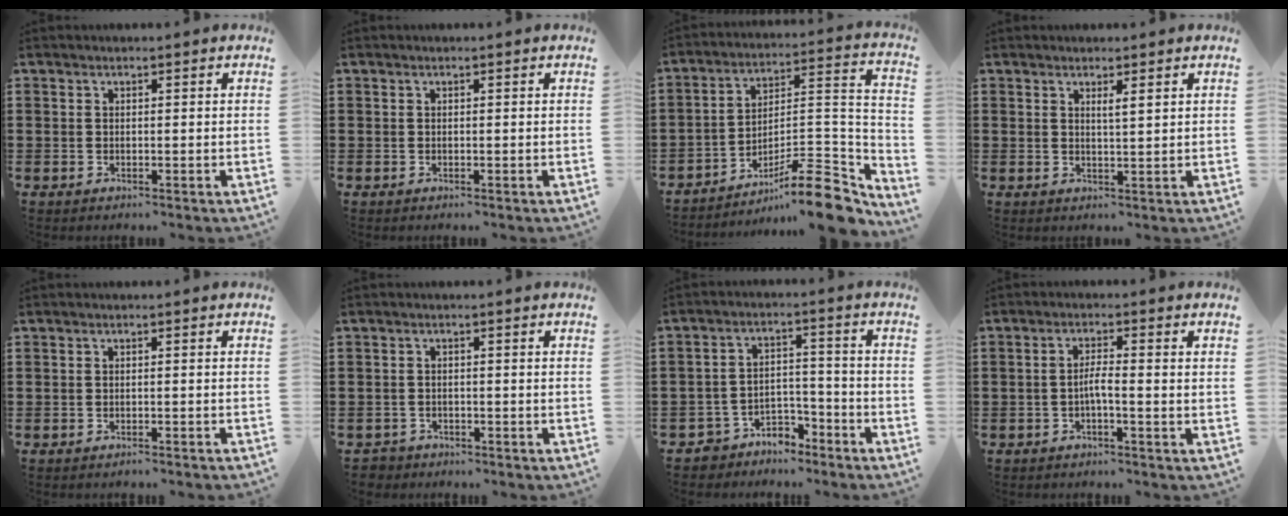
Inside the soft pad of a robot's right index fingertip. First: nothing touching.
{"total": 0.0}
{"total": 13.3, "force": [-9.8, 3.1, 8.4], "torque": [-0.106, 0.036, -0.176]}
{"total": 1.4, "force": [0.9, 0.0, 1.1], "torque": [-0.023, 0.000, 0.016]}
{"total": 0.9, "force": [-0.8, -0.2, 0.4], "torque": [-0.007, -0.002, -0.015]}
{"total": 1.6, "force": [-1.5, 0.5, -0.1], "torque": [-0.003, 0.001, -0.036]}
{"total": 4.6, "force": [-4.3, 1.6, 0.4], "torque": [-0.013, 0.012, -0.088]}
{"total": 2.8, "force": [-0.8, -0.2, 2.7], "torque": [-0.055, -0.009, -0.019]}